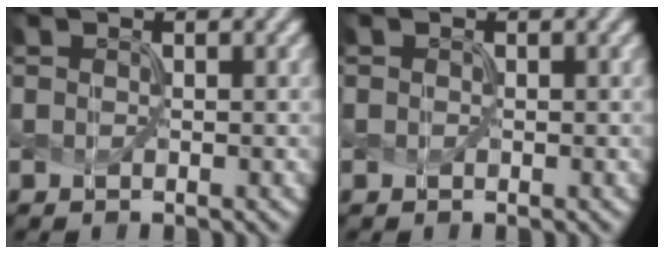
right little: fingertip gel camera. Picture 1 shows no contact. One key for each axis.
{"total": 0.0}